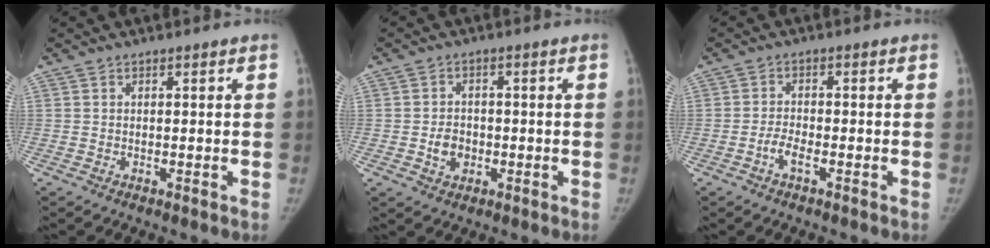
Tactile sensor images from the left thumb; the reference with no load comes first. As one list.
[{"total": 4.1, "force": [-1.1, 3.4, 2.1], "torque": [-0.020, 0.008, -0.017]}, {"total": 2.7, "force": [-1.6, 1.1, 1.9], "torque": [-0.036, 0.013, -0.032]}]